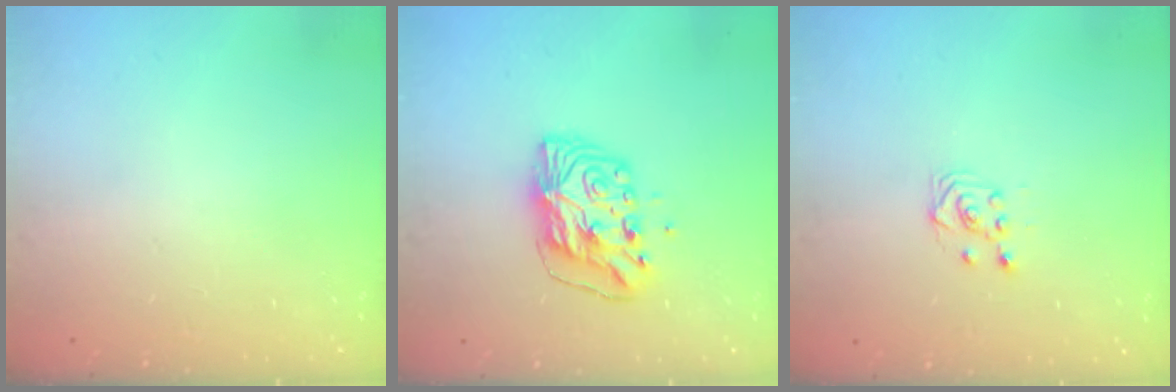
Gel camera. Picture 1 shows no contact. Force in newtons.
{"total": 9.3, "press": 9.3, "slide": 0.8}
{"total": 3.2, "press": 2.9, "slide": 1.2}